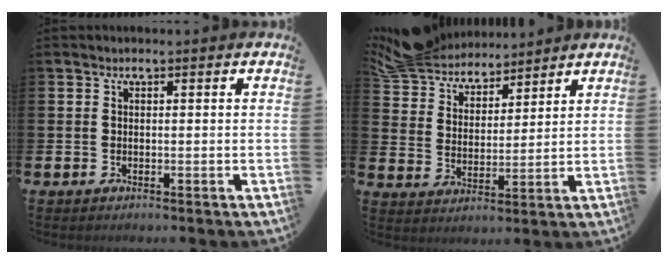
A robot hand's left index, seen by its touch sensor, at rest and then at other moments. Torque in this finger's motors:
{"motor_torque": [0.46, -0.76, 0.14, 0.05]}